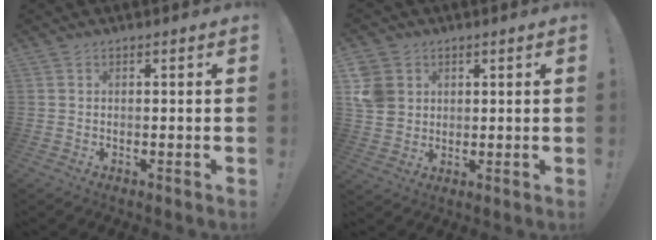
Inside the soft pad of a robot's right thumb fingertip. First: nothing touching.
{"total": 7.8, "force": [2.3, 7.0, 2.8], "torque": [-0.067, -0.010, 0.047]}